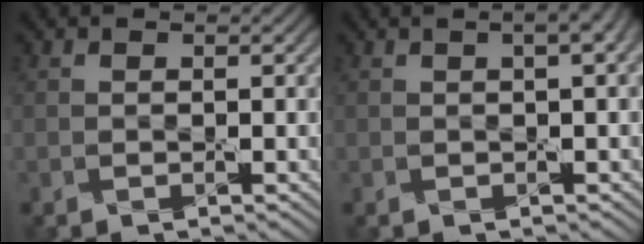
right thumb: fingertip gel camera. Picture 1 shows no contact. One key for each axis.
{"total": 3.4, "fx": 1.2, "fy": 1.1, "fz": 3.0, "tx": -0.034, "ty": 0.009, "tz": 0.007}